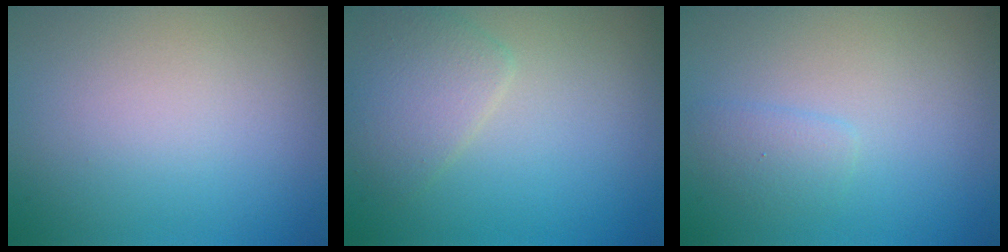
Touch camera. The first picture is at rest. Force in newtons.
{"total": 2.9, "press": 2.9, "slide": 0.1}
{"total": 1.3, "press": 1.3, "slide": 0.1}